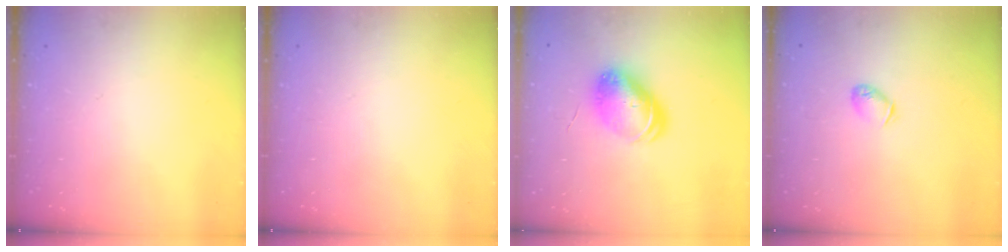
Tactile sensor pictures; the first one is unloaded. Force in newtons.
{"total": 0.0}
{"total": 10.2, "press": 10.2, "slide": 1.2}
{"total": 3.5, "press": 3.4, "slide": 0.7}